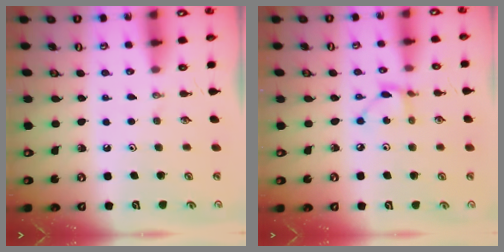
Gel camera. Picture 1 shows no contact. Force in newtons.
{"total": 3.1, "press": 3.1, "slide": 0.2}